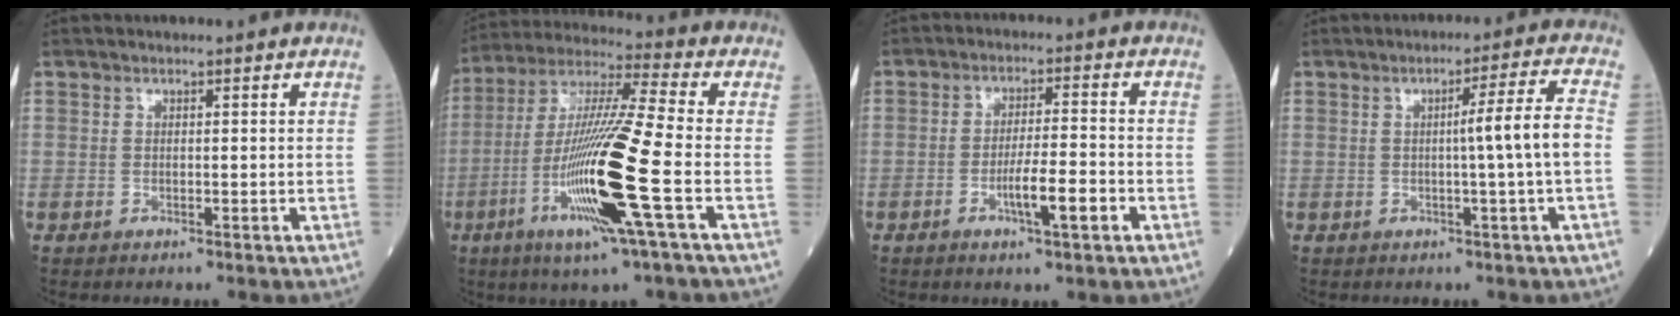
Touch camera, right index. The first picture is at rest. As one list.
[{"total": 18.0, "force": [-5.5, -0.5, 17.1], "torque": [-0.354, -0.022, -0.112]}, {"total": 6.1, "force": [-2.5, 0.4, 5.6], "torque": [-0.097, -0.004, -0.042]}, {"total": 6.3, "force": [-0.5, -1.5, 6.1], "torque": [-0.092, 0.006, -0.006]}]